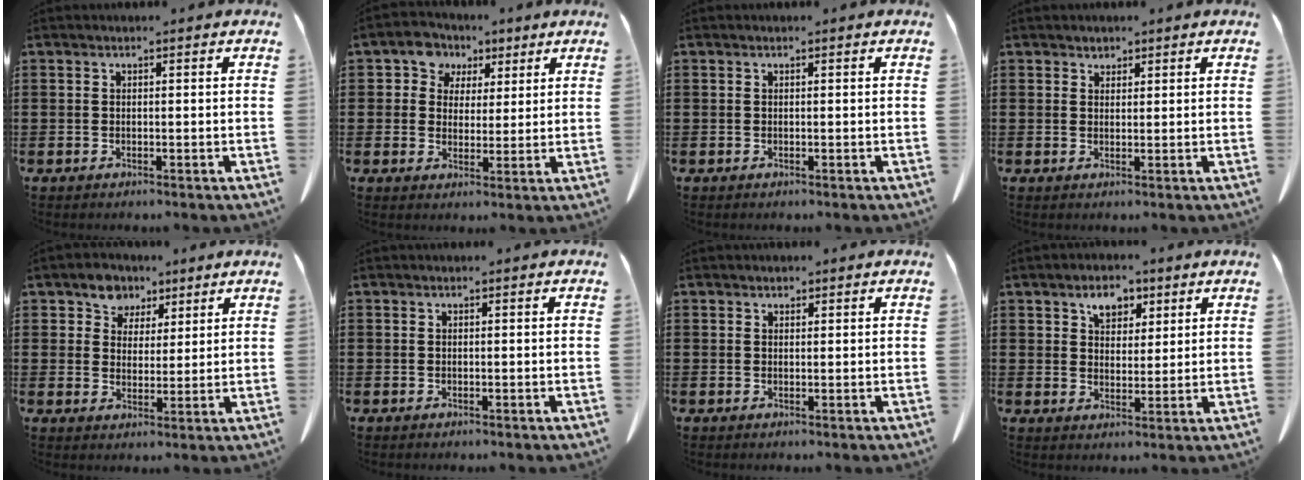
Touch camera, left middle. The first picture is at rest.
{"total": 5.5, "force": [2.9, 4.5, 1.0], "torque": [-0.049, 0.009, 0.051]}
{"total": 0.0}
{"total": 1.4, "force": [1.2, 0.6, 0.1], "torque": [-0.004, 0.002, 0.024]}
{"total": 5.1, "force": [3.6, 3.6, 0.6], "torque": [-0.038, -0.001, 0.064]}
{"total": 0.0}
{"total": 0.9, "force": [0.8, 0.5, 0.1], "torque": [-0.005, 0.002, 0.016]}
{"total": 4.7, "force": [3.0, 3.0, 2.1], "torque": [-0.031, 0.003, 0.049]}